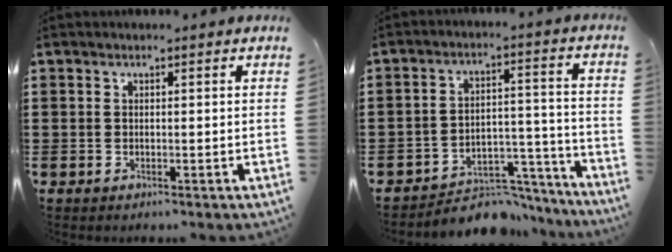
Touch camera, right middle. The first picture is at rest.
{"total": 6.5, "force": [-5.9, 2.2, 1.6], "torque": [-0.021, 0.025, -0.114]}